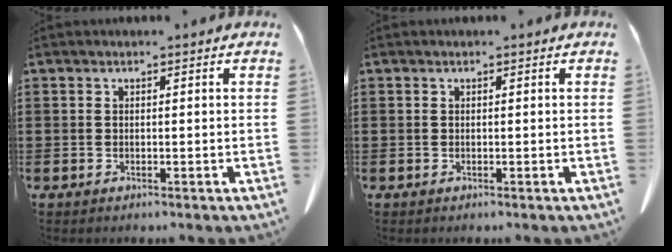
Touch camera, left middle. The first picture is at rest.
{"total": 0.0}